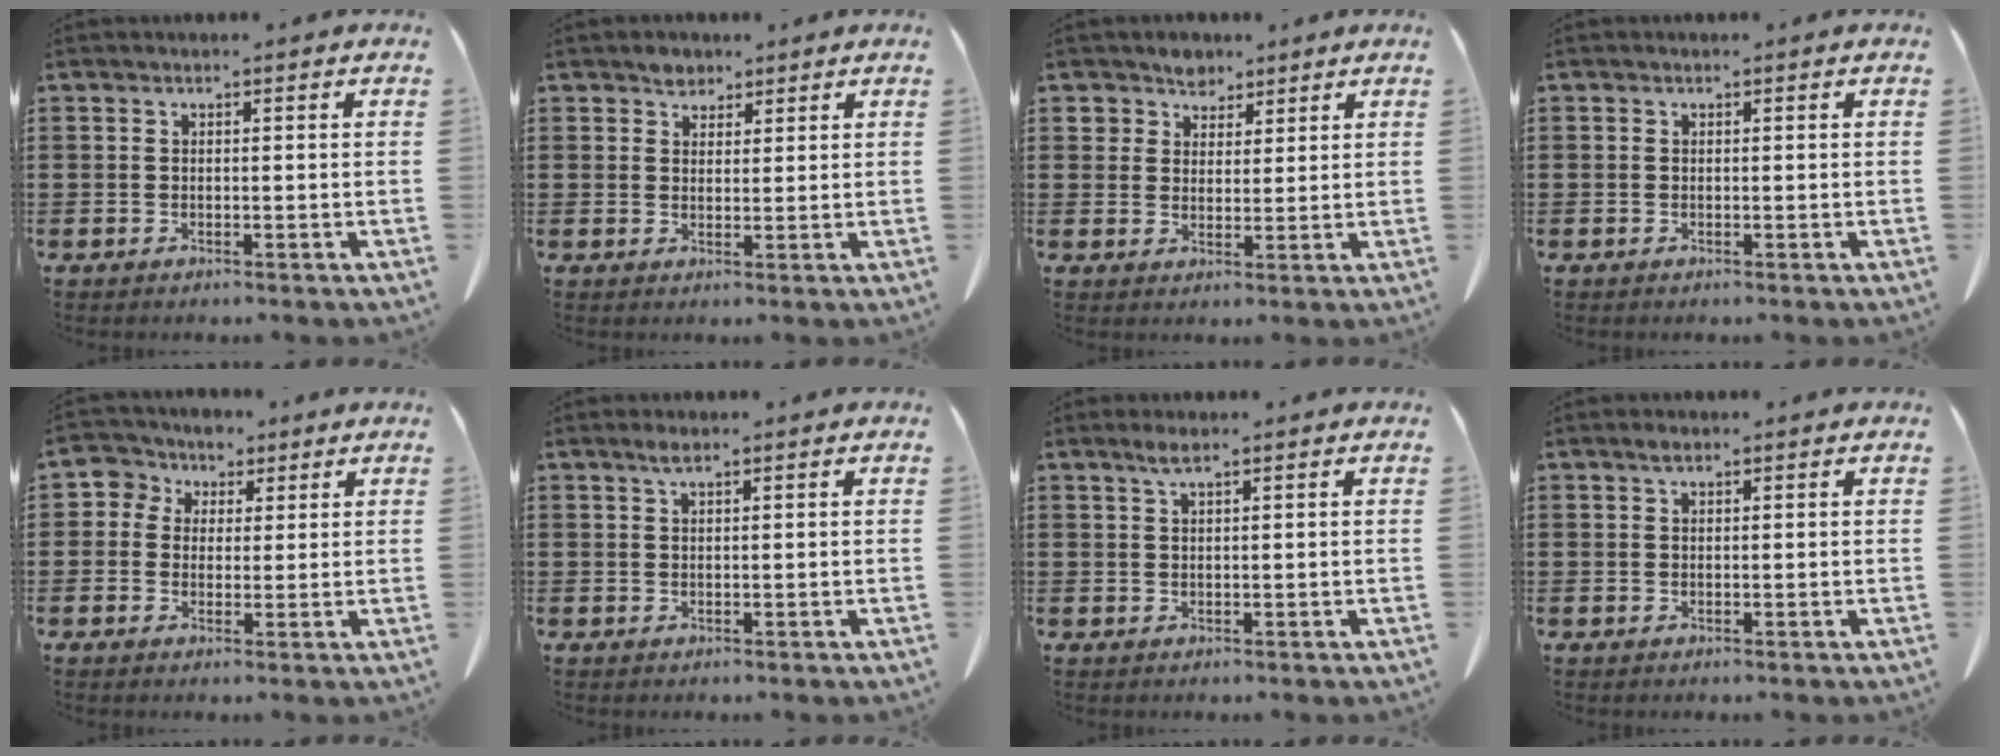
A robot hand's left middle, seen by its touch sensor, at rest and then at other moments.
{"total": 2.4, "force": [2.0, 1.3, 0.3], "torque": [-0.004, 0.000, 0.037]}
{"total": 3.9, "force": [2.9, 2.6, 0.2], "torque": [-0.023, 0.008, 0.054]}
{"total": 0.0}
{"total": 3.9, "force": [1.5, 3.5, 0.3], "torque": [-0.031, 0.002, 0.022]}
{"total": 1.4, "force": [0.8, 0.2, 1.1], "torque": [-0.023, 0.001, 0.014]}
{"total": 1.9, "force": [1.2, 0.2, 1.5], "torque": [-0.030, 0.001, 0.020]}
{"total": 0.9, "force": [0.5, 0.4, 0.7], "torque": [-0.015, 0.002, 0.009]}